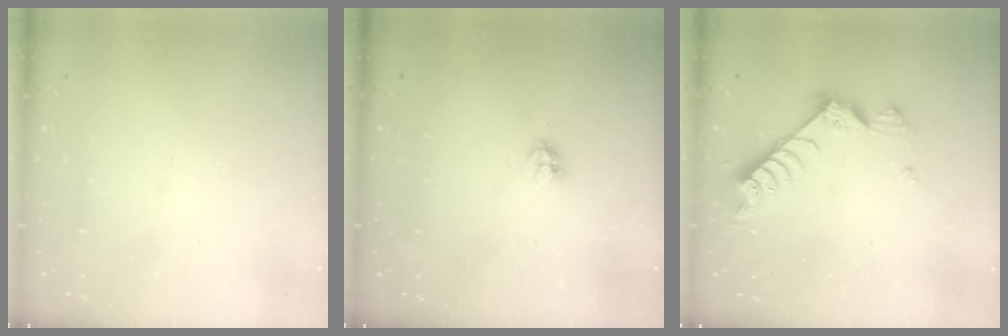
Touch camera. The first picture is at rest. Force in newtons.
{"total": 3.6, "press": 3.6, "slide": 0.1}
{"total": 7.6, "press": 7.6, "slide": 0.6}